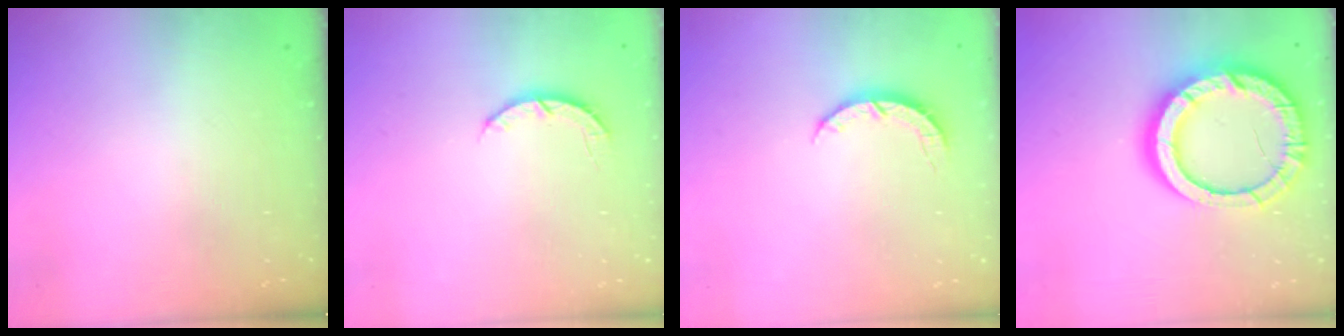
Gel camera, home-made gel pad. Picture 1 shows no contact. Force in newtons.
{"total": 3.2, "press": 3.2, "slide": 0.4}
{"total": 3.6, "press": 3.5, "slide": 0.5}
{"total": 17.9, "press": 17.9, "slide": 1.7}